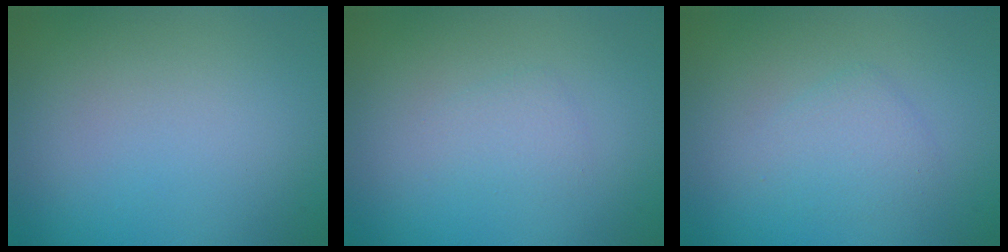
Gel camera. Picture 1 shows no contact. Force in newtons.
{"total": 1.2, "press": 1.2, "slide": 0.0}
{"total": 2.0, "press": 2.0, "slide": 0.1}